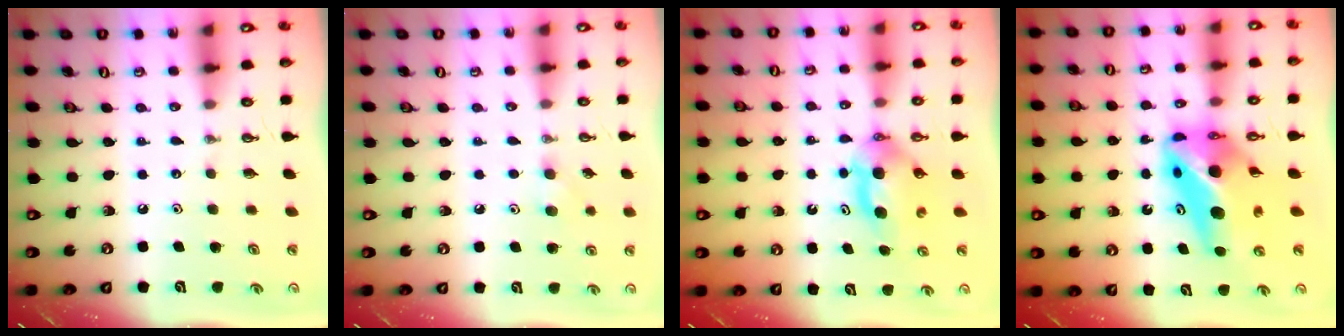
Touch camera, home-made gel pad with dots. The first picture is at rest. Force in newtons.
{"total": 4.9, "press": 4.8, "slide": 1.2}
{"total": 9.0, "press": 4.8, "slide": 7.6}
{"total": 12.5, "press": 12.2, "slide": 2.8}